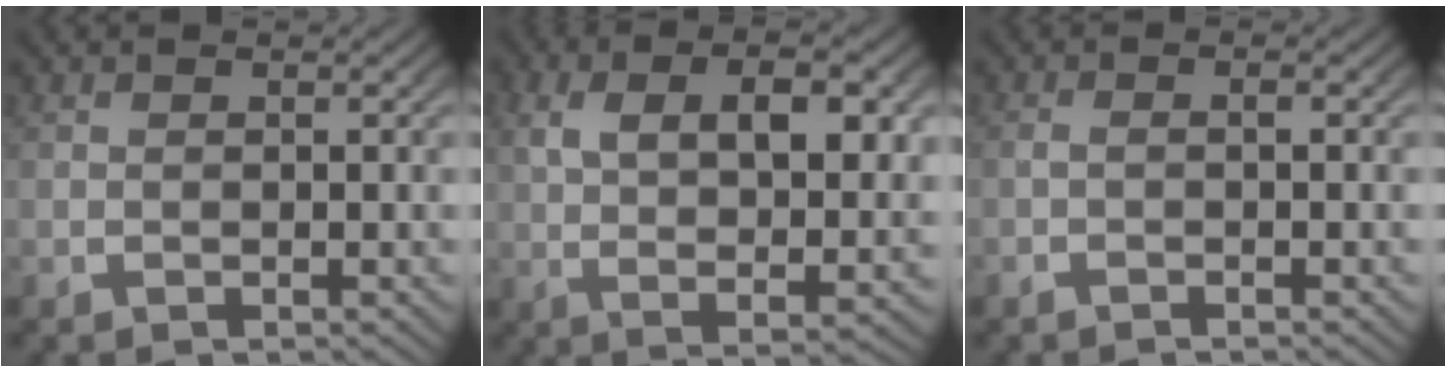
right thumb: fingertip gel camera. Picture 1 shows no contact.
{"total": 8.3, "force": [1.1, 3.8, 7.3], "torque": [-0.130, -0.008, 0.028]}
{"total": 1.0, "force": [-0.6, 0.2, 0.7], "torque": [-0.017, 0.000, -0.012]}